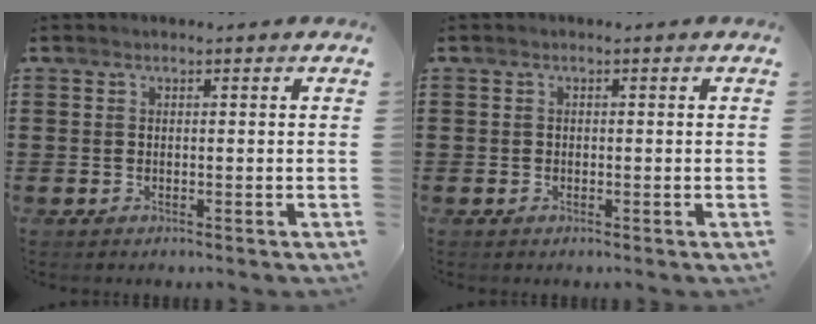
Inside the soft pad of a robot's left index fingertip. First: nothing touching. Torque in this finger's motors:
{"motor_torque": [-0.10, -0.04, -0.05, -0.01]}